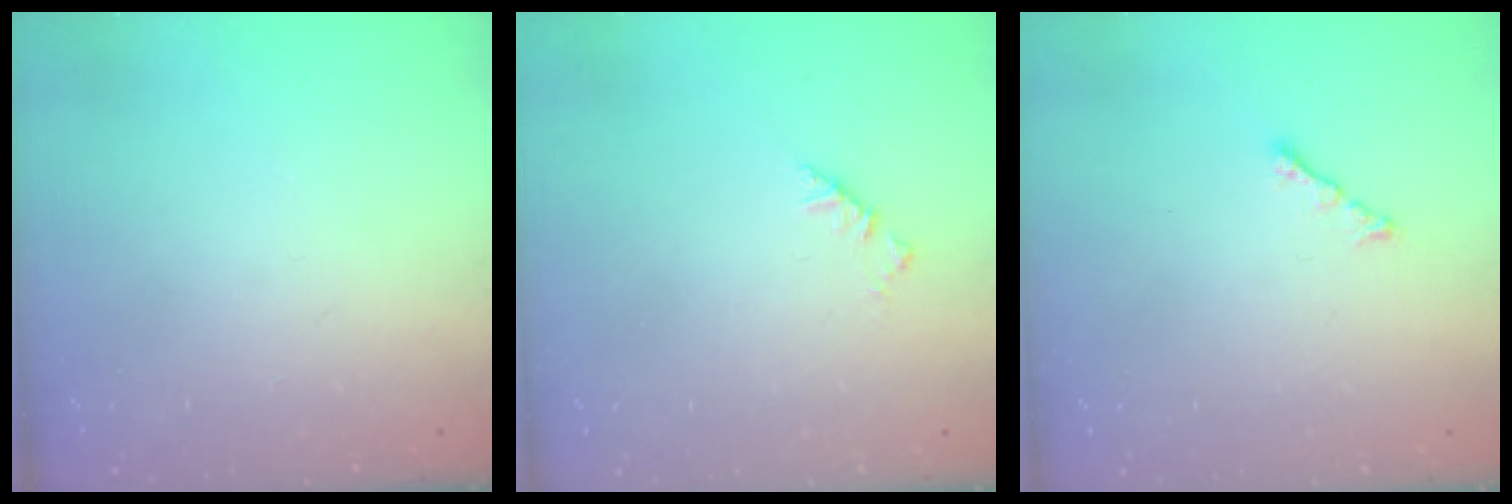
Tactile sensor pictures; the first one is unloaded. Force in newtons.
{"total": 3.4, "press": 3.3, "slide": 0.7}
{"total": 2.3, "press": 2.2, "slide": 0.7}